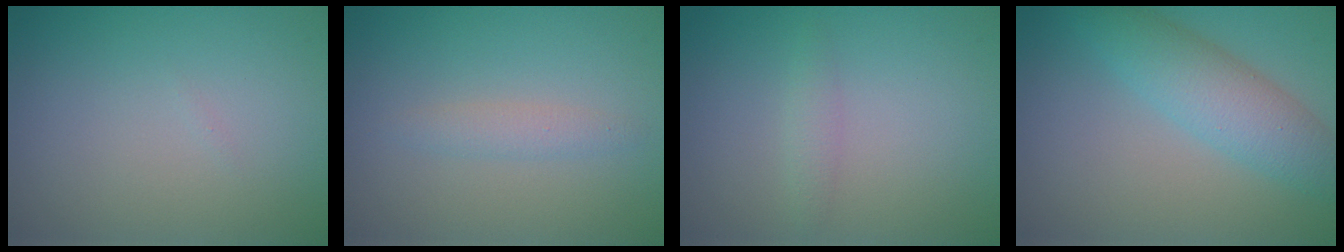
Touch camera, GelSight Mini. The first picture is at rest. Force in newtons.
{"total": 1.4, "press": 1.4, "slide": 0.0}
{"total": 1.0, "press": 1.0, "slide": 0.0}
{"total": 4.5, "press": 4.5, "slide": 0.1}